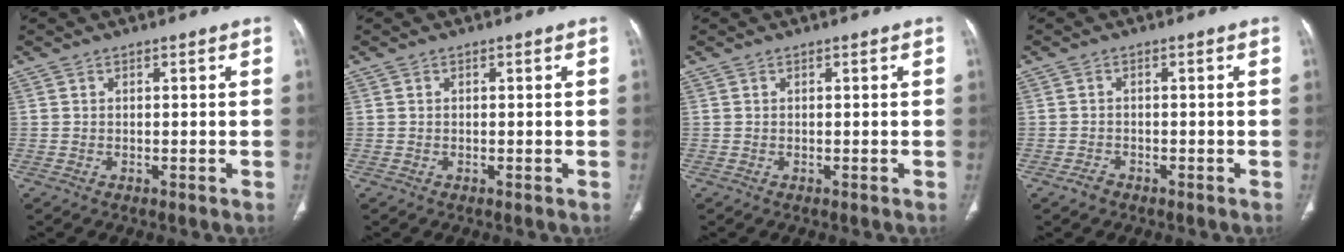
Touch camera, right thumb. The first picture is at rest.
{"total": 0.0}
{"total": 0.0}
{"total": 1.7, "force": [-1.2, 1.0, 0.5], "torque": [-0.013, 0.006, -0.022]}